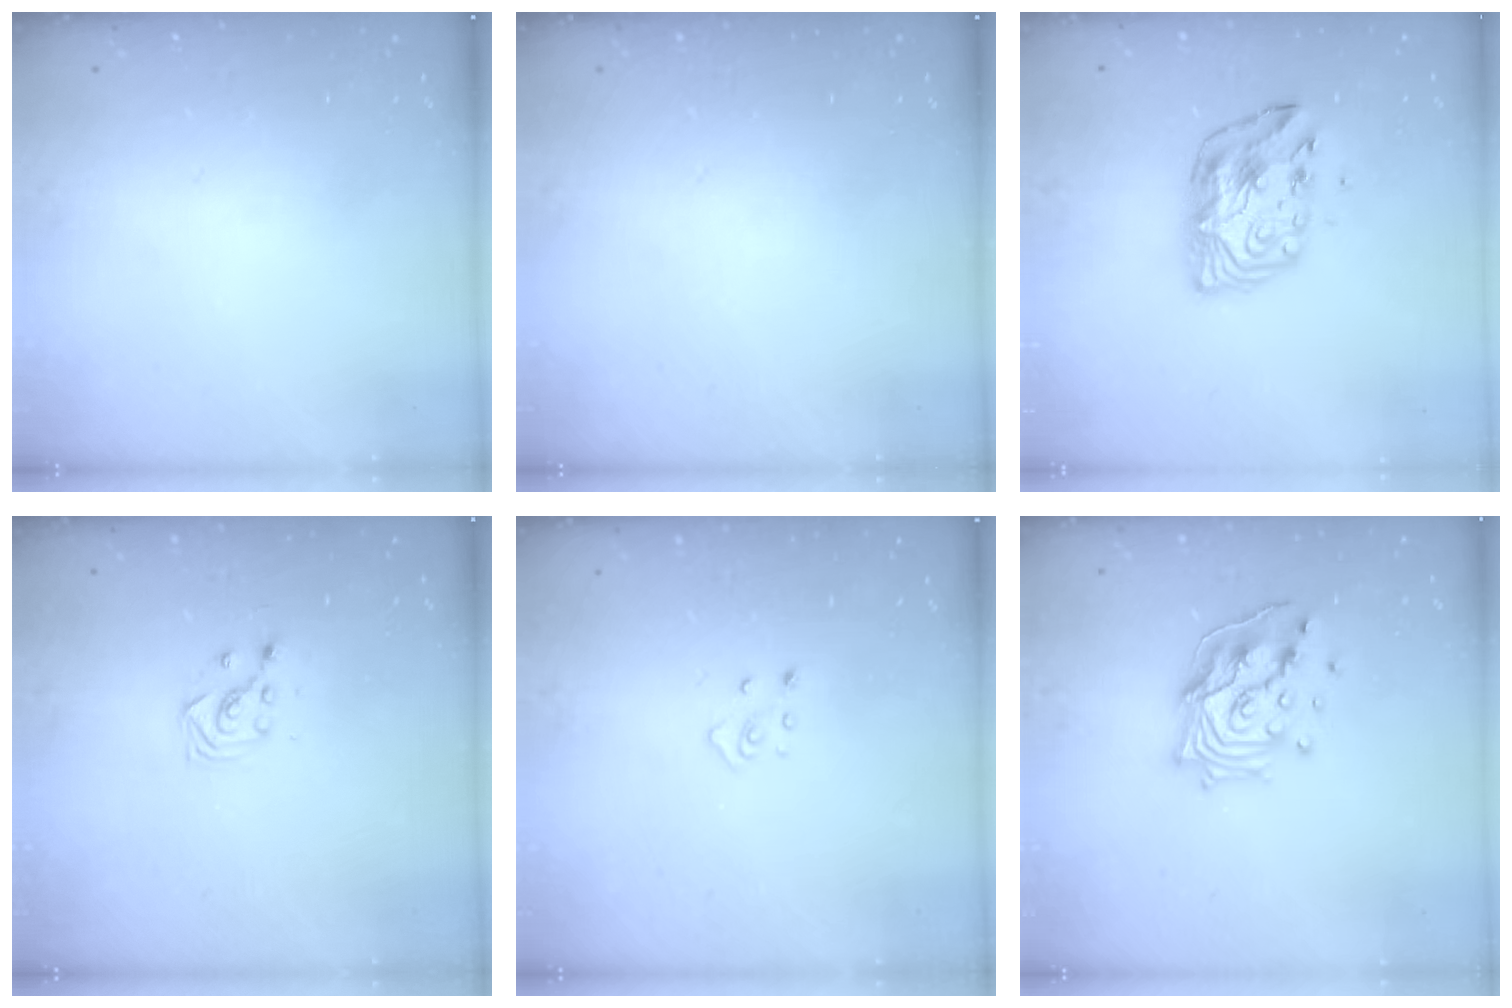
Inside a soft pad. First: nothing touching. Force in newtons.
{"total": 0.0}
{"total": 10.2, "press": 10.2, "slide": 0.6}
{"total": 2.9, "press": 2.9, "slide": 0.4}
{"total": 2.8, "press": 2.8, "slide": 0.3}
{"total": 15.3, "press": 15.1, "slide": 2.7}